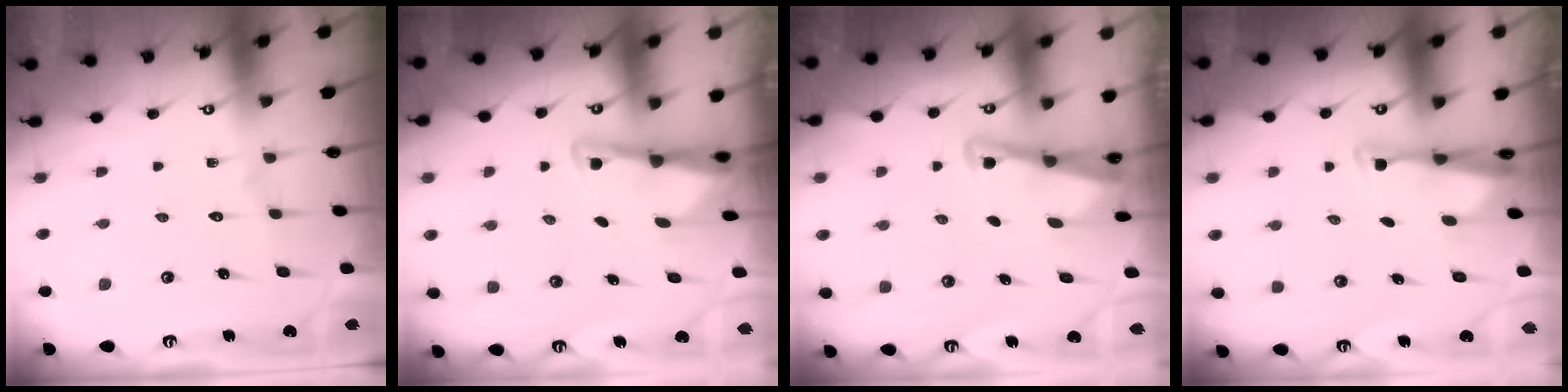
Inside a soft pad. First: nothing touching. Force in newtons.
{"total": 2.9, "press": 2.8, "slide": 0.3}
{"total": 2.9, "press": 2.8, "slide": 0.4}
{"total": 2.9, "press": 2.8, "slide": 0.7}